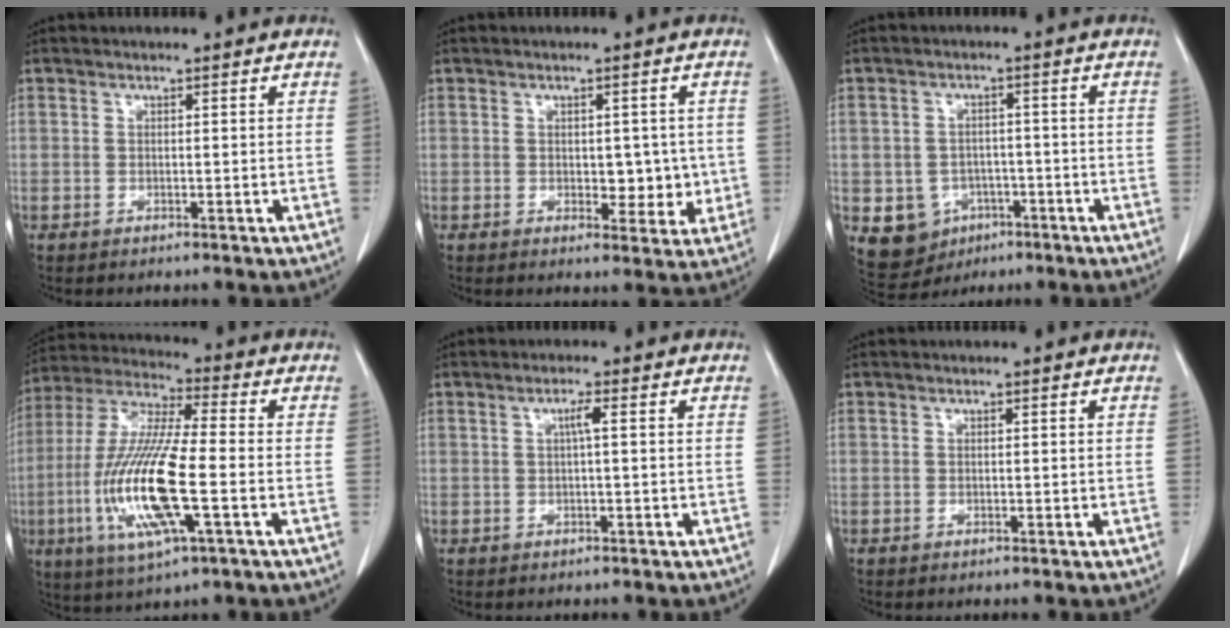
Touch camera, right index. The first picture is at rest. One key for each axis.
{"total": 4.8, "fx": -0.1, "fy": 2.9, "fz": 3.8, "tx": -0.035, "ty": -0.001, "tz": 0.006}
{"total": 7.9, "fx": -2.9, "fy": 7.1, "fz": 1.9, "tx": -0.038, "ty": 0.009, "tz": -0.028}
{"total": 16.7, "fx": -3.9, "fy": 2.2, "fz": 16.1, "tx": -0.343, "ty": -0.016, "tz": -0.071}
{"total": 1.7, "fx": 0.3, "fy": -0.1, "fz": 1.7, "tx": -0.032, "ty": 0.004, "tz": 0.006}
{"total": 0.0}